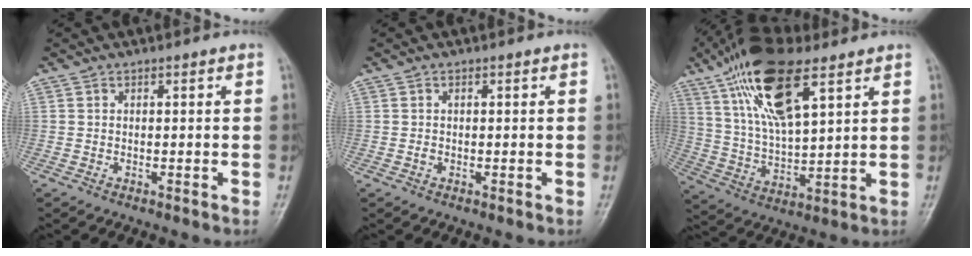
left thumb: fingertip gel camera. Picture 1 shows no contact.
{"total": 0.8, "force": [-0.1, 0.6, 0.5], "torque": [-0.005, 0.001, -0.001]}
{"total": 17.5, "force": [9.3, 6.2, 13.4], "torque": [-0.243, -0.026, 0.177]}